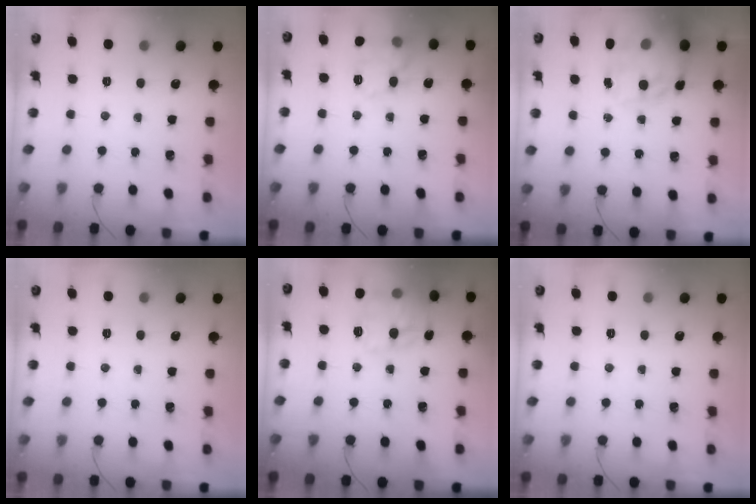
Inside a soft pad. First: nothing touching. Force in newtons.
{"total": 13.4, "press": 13.4, "slide": 0.4}
{"total": 17.7, "press": 17.1, "slide": 4.8}
{"total": 0.0}
{"total": 13.8, "press": 13.7, "slide": 1.2}
{"total": 0.0}